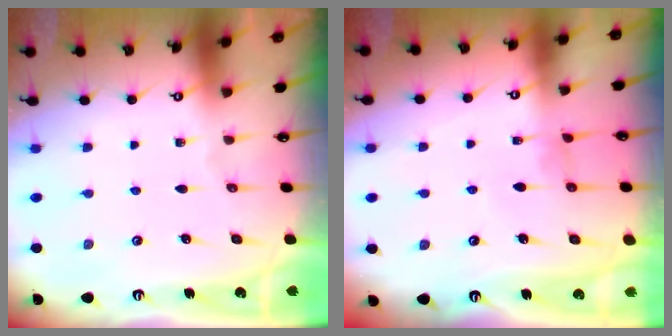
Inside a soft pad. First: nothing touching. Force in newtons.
{"total": 0.7, "press": 0.4, "slide": 0.5}